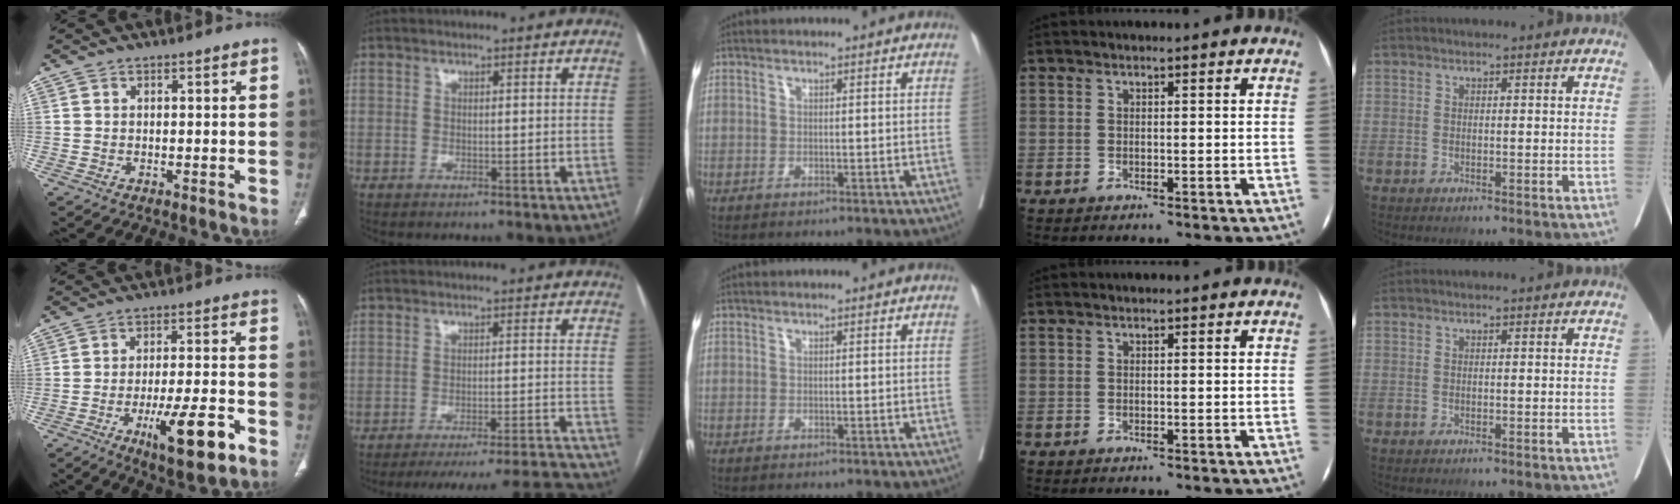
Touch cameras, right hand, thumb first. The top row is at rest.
{"thumb": {"total": 12.4, "force": [-5.8, 3.0, 10.6], "torque": [-0.167, 0.018, -0.084]}, "index": {"total": 18.0, "force": [-17.4, -1.8, 4.4], "torque": [-0.038, -0.007, -0.227]}}